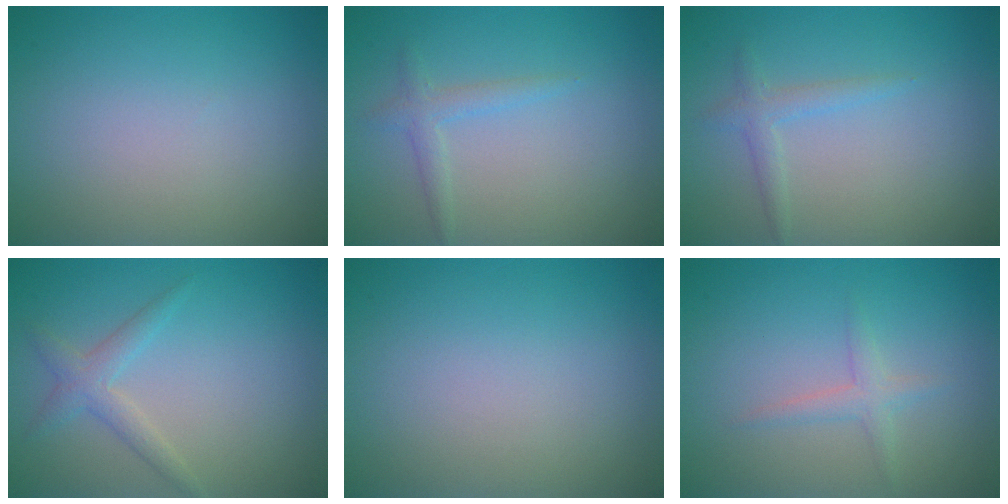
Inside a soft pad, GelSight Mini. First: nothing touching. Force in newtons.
{"total": 0.9, "press": 0.9, "slide": 0.1}
{"total": 0.9, "press": 0.9, "slide": 0.1}
{"total": 2.0, "press": 2.0, "slide": 0.1}
{"total": 0.0}
{"total": 1.5, "press": 1.5, "slide": 0.1}